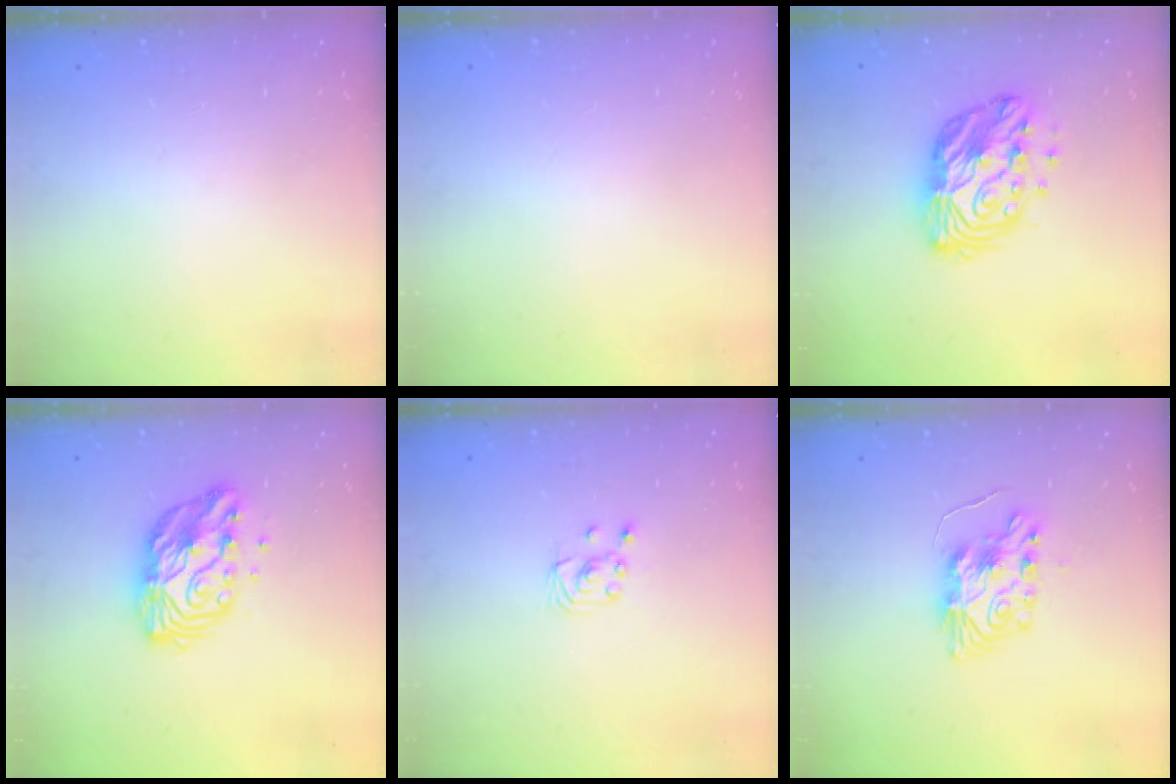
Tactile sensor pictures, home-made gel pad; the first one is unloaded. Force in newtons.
{"total": 0.0}
{"total": 12.7, "press": 12.7, "slide": 0.6}
{"total": 12.8, "press": 12.8, "slide": 1.1}
{"total": 2.7, "press": 2.7, "slide": 0.2}
{"total": 9.0, "press": 9.0, "slide": 0.5}